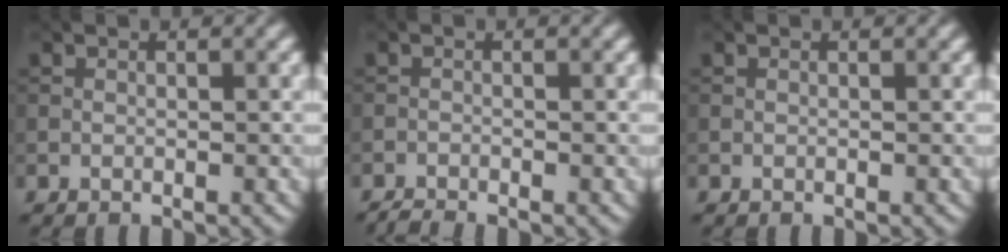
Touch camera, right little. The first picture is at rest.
{"total": 1.1, "force": [-1.1, 0.0, 0.2], "torque": [-0.003, -0.004, -0.028]}
{"total": 0.0}